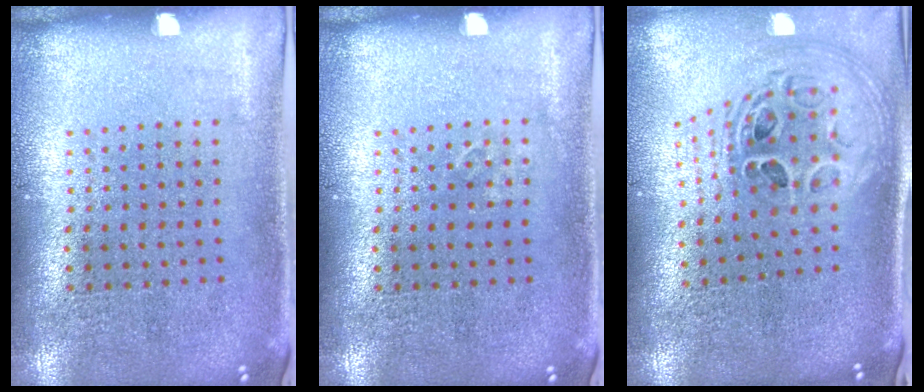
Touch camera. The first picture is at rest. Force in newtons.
{"total": 0.5, "press": 0.5, "slide": 0.0}
{"total": 1.8, "press": 1.5, "slide": 1.0}